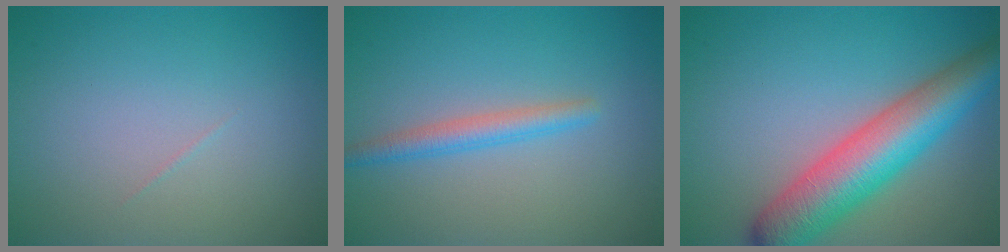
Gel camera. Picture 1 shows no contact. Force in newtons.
{"total": 2.3, "press": 2.2, "slide": 0.2}
{"total": 8.6, "press": 8.6, "slide": 0.3}